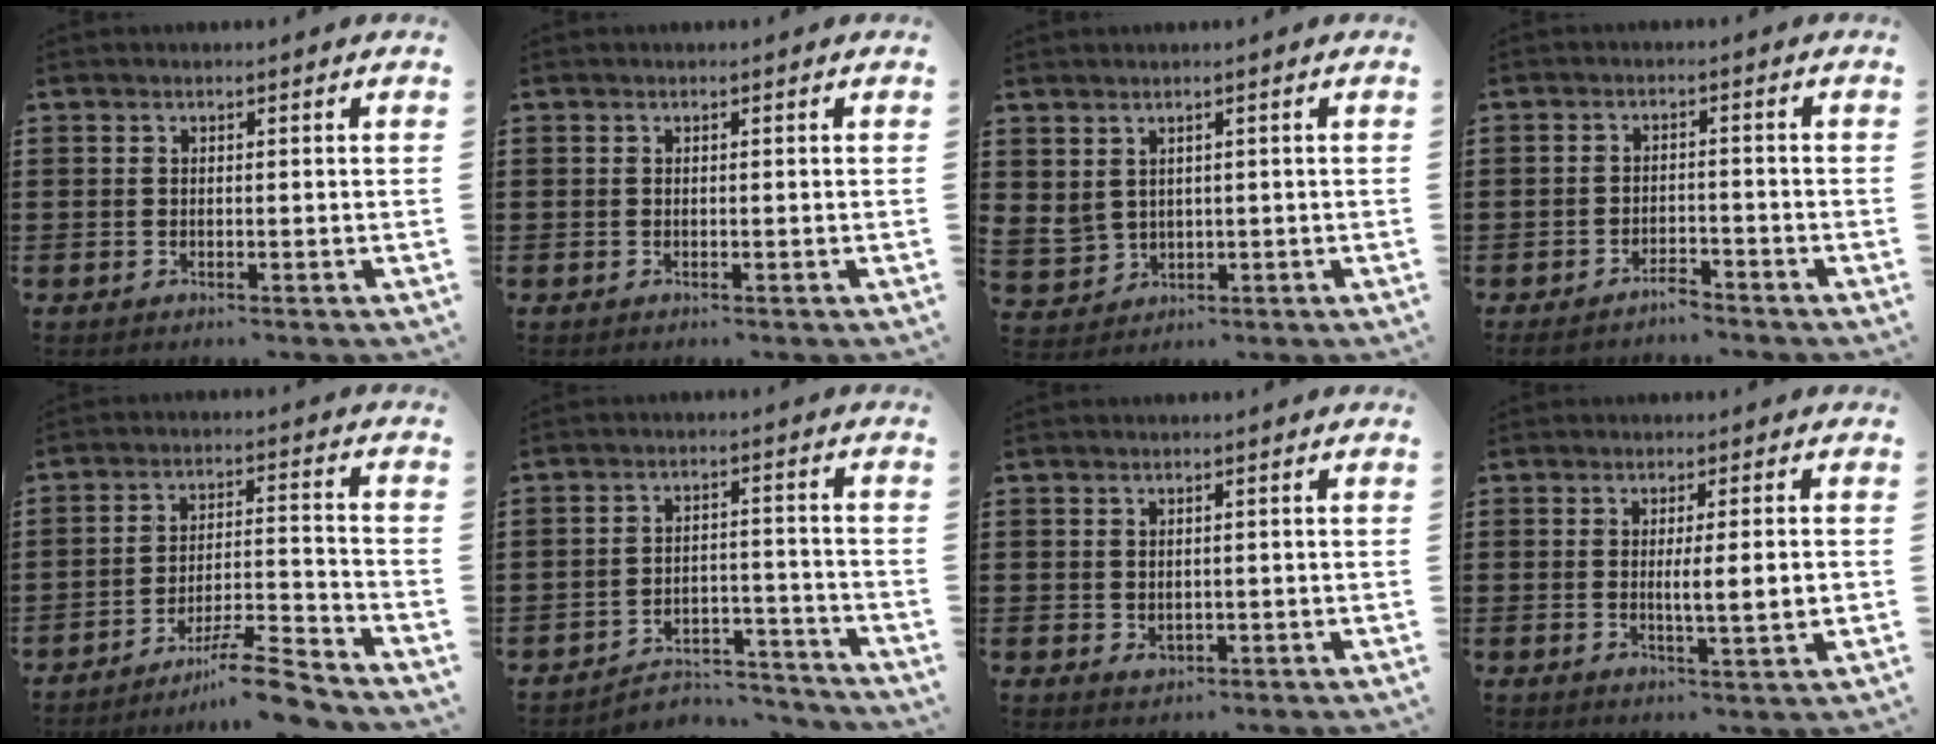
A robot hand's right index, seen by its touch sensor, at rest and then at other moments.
{"total": 0.0}
{"total": 2.5, "force": [1.4, 1.9, 0.5], "torque": [-0.022, 0.007, 0.028]}
{"total": 2.9, "force": [-2.8, 0.5, 0.6], "torque": [-0.014, 0.004, -0.057]}
{"total": 8.9, "force": [-7.6, 0.6, 4.6], "torque": [-0.072, 0.014, -0.141]}
{"total": 4.9, "force": [-4.6, 1.2, 1.1], "torque": [-0.021, 0.009, -0.093]}
{"total": 1.4, "force": [-0.1, 1.0, 1.0], "torque": [-0.020, 0.003, -0.003]}
{"total": 4.3, "force": [-0.1, 0.0, 4.3], "torque": [-0.077, -0.005, -0.004]}